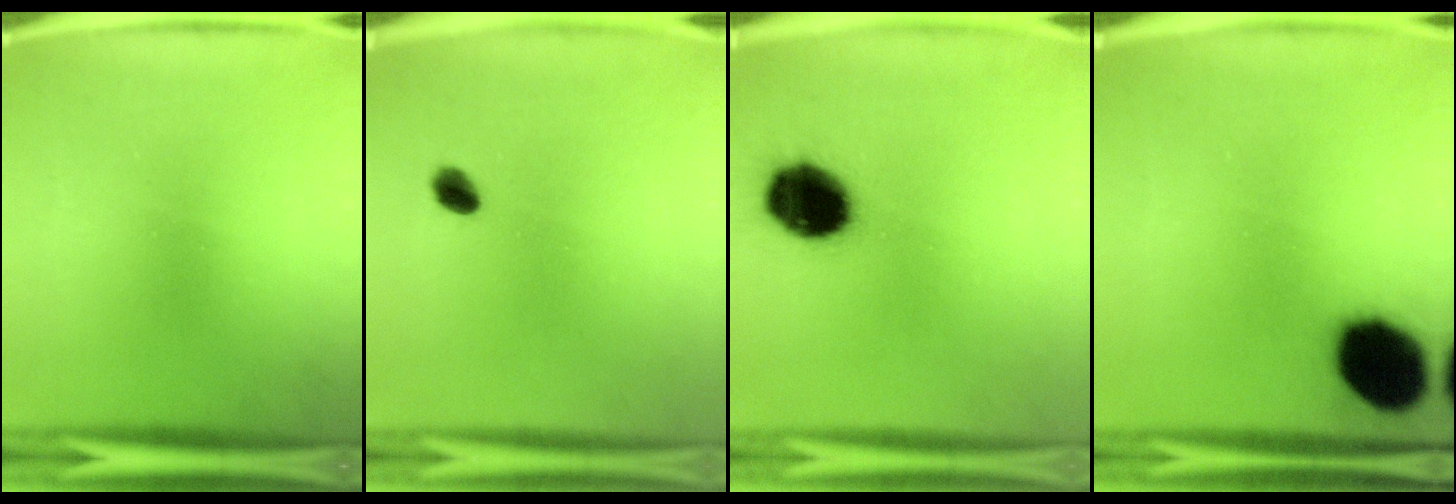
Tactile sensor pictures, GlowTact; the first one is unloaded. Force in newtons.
{"total": 2.8}
{"total": 16.6}
{"total": 17.4}